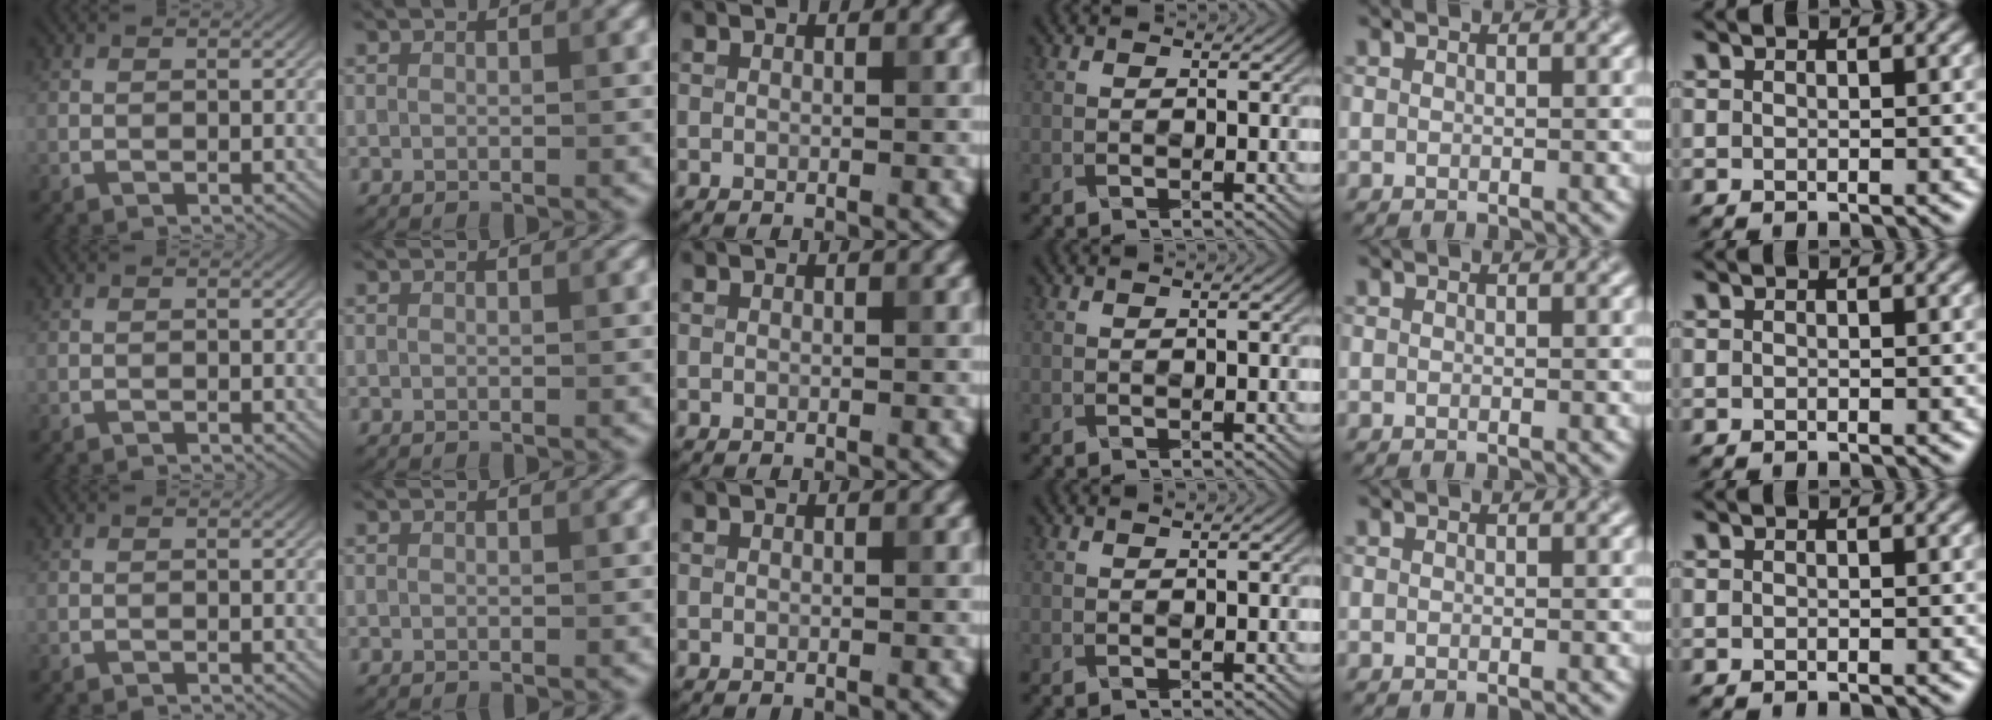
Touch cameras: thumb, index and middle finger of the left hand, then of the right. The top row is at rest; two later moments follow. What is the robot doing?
{"motion": "pour", "object": "sugar"}